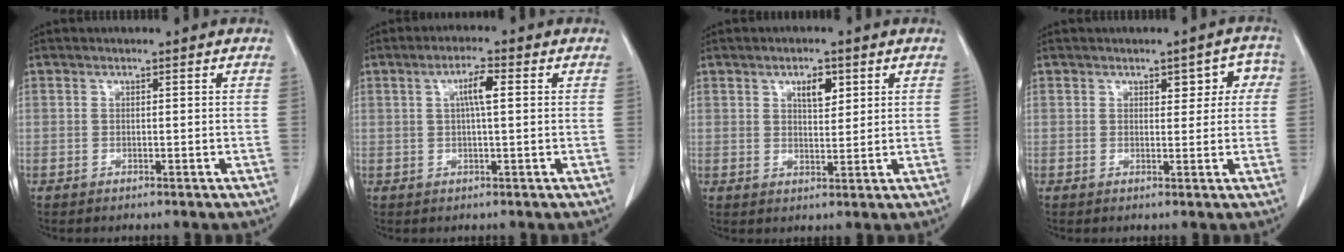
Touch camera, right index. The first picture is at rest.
{"total": 3.8, "force": [0.8, 0.3, 3.7], "torque": [-0.067, 0.006, 0.013]}
{"total": 3.9, "force": [1.9, 1.6, 3.0], "torque": [-0.048, -0.002, 0.032]}
{"total": 4.2, "force": [1.3, 2.2, 3.3], "torque": [-0.026, 0.020, 0.016]}